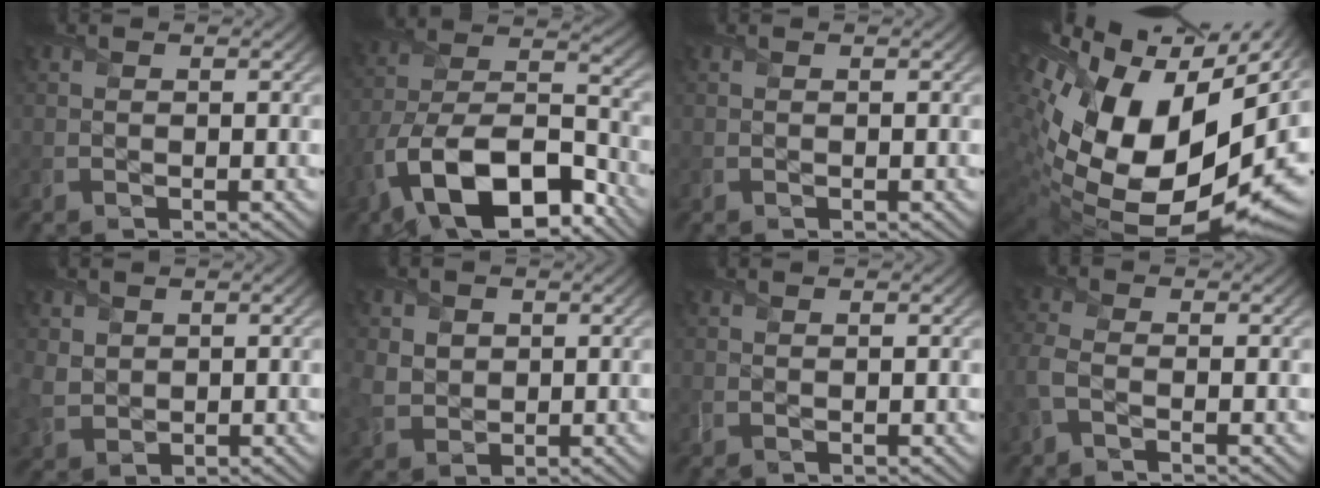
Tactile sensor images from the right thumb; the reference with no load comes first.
{"total": 17.3, "force": [-10.0, 8.7, 11.1], "torque": [-0.231, -0.037, -0.178]}
{"total": 0.0}
{"total": 22.6, "force": [1.6, 12.8, 18.5], "torque": [-0.357, -0.027, 0.063]}
{"total": 4.1, "force": [1.5, 3.3, 1.9], "torque": [-0.064, -0.002, 0.032]}
{"total": 5.0, "force": [1.2, 4.2, 2.4], "torque": [-0.078, -0.002, 0.026]}
{"total": 0.0}
{"total": 3.0, "force": [-1.2, 1.4, 2.4], "torque": [-0.076, -0.003, -0.038]}